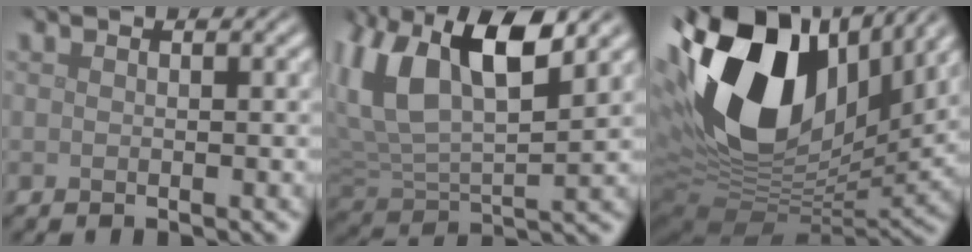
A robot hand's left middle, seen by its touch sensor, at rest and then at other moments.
{"total": 10.4, "force": [4.6, 5.1, 7.9], "torque": [-0.169, 0.011, 0.082]}
{"total": 18.8, "force": [5.6, 12.0, 13.4], "torque": [-0.301, -0.002, 0.102]}